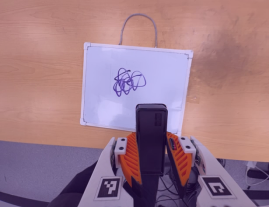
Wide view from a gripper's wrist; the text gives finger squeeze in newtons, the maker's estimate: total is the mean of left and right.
{"total": 4.5, "left": 3.0, "right": 6.0}